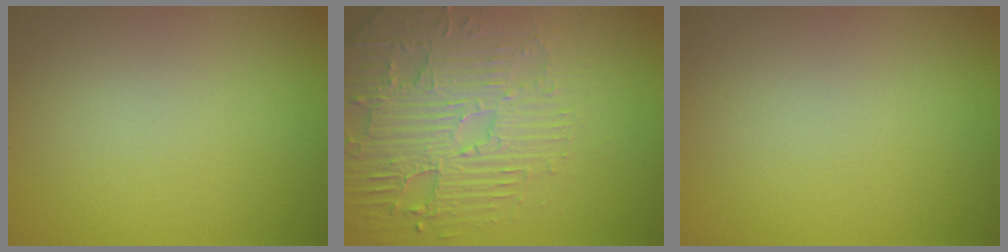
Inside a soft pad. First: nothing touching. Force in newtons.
{"total": 5.2, "press": 4.8, "slide": 2.0}
{"total": 0.0}